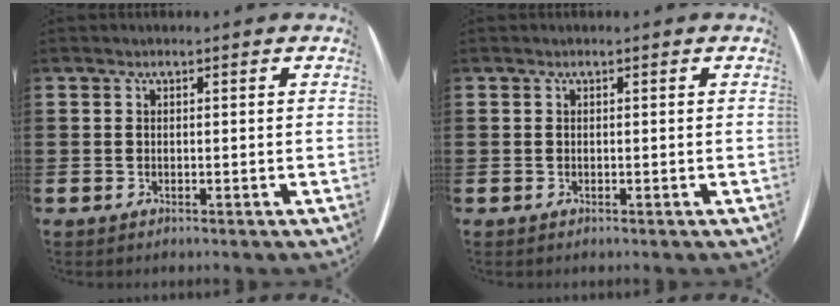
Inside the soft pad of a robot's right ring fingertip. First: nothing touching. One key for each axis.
{"total": 0.0}